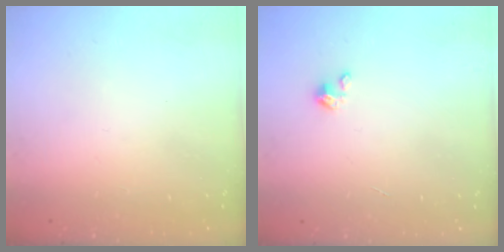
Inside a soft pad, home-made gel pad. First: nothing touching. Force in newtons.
{"total": 2.0, "press": 1.9, "slide": 0.3}